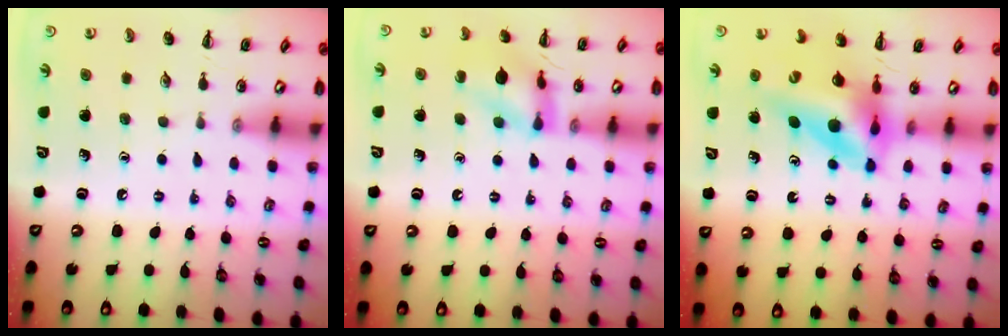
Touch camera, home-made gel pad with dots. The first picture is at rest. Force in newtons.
{"total": 11.4, "press": 11.3, "slide": 1.2}
{"total": 12.4, "press": 11.7, "slide": 4.1}